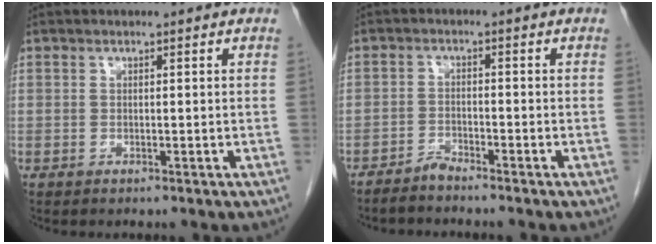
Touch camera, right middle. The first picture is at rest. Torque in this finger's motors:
{"motor_torque": [-0.12, 0.00, 0.00, -0.02]}